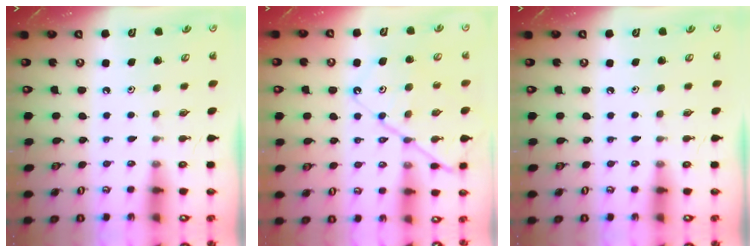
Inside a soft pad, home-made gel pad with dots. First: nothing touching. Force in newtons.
{"total": 12.5, "press": 12.4, "slide": 1.4}
{"total": 0.0}